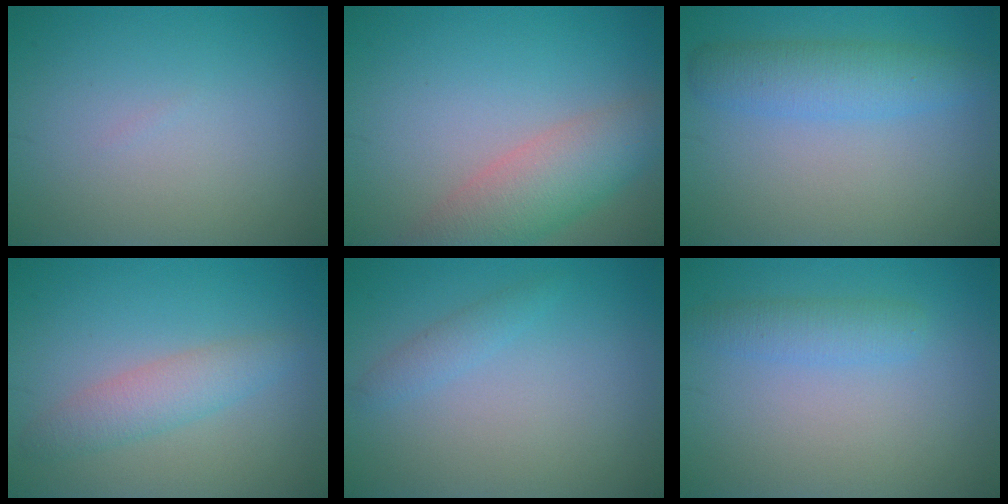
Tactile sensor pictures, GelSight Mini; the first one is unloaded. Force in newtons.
{"total": 5.5, "press": 5.5, "slide": 0.3}
{"total": 3.9, "press": 3.9, "slide": 0.1}
{"total": 2.9, "press": 2.9, "slide": 0.1}
{"total": 1.3, "press": 1.3, "slide": 0.0}
{"total": 2.2, "press": 2.2, "slide": 0.1}